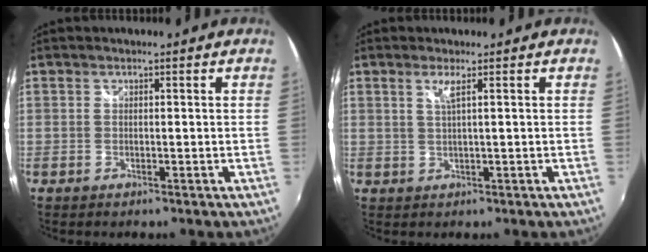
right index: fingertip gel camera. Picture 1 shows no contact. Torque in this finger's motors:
{"motor_torque": [0.13, -0.05, 0.08, 0.03]}